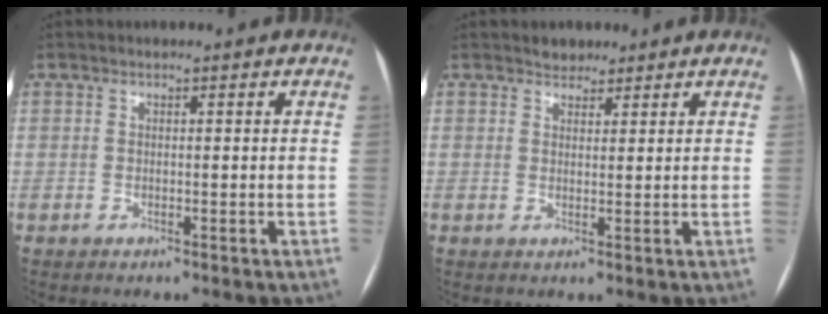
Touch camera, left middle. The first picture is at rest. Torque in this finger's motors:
{"motor_torque": [0.22, -0.24, -0.03, -0.01]}